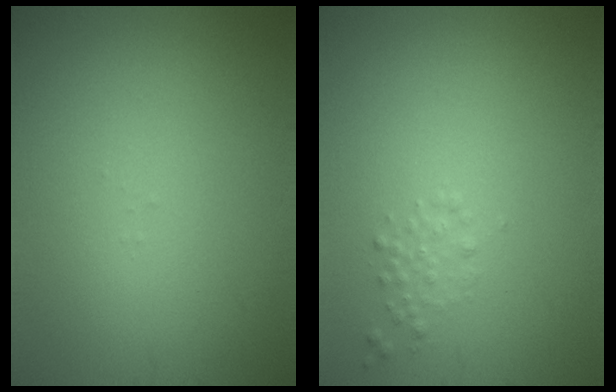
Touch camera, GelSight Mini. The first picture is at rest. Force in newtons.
{"total": 1.1, "press": 1.1, "slide": 0.0}